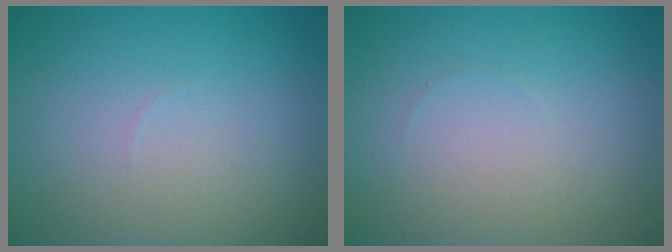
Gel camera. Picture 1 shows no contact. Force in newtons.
{"total": 0.0}